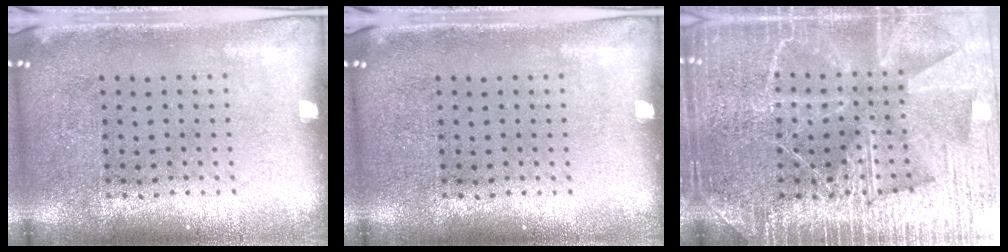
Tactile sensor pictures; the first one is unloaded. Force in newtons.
{"total": 0.0}
{"total": 6.3, "press": 6.3, "slide": 0.7}